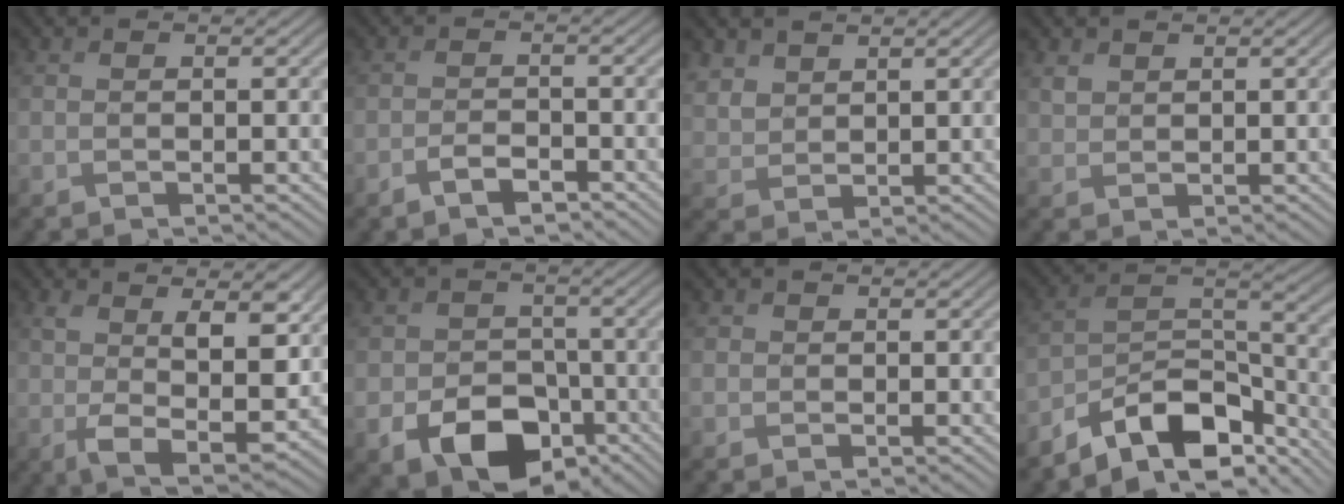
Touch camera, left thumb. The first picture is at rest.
{"total": 2.4, "force": [-1.7, 0.9, 1.4], "torque": [-0.024, 0.003, -0.035]}
{"total": 4.3, "force": [2.9, 2.7, 1.6], "torque": [-0.055, 0.001, 0.067]}
{"total": 2.0, "force": [1.5, 1.3, 0.5], "torque": [-0.015, 0.000, 0.033]}
{"total": 9.5, "force": [2.3, 4.4, 8.1], "torque": [-0.167, -0.020, 0.042]}
{"total": 10.2, "force": [-4.7, 7.1, 5.6], "torque": [-0.106, -0.026, -0.078]}
{"total": 1.3, "force": [0.2, 1.2, 0.1], "torque": [0.001, -0.002, 0.000]}
{"total": 11.0, "force": [-8.2, 4.2, 6.0], "torque": [-0.091, 0.004, -0.162]}